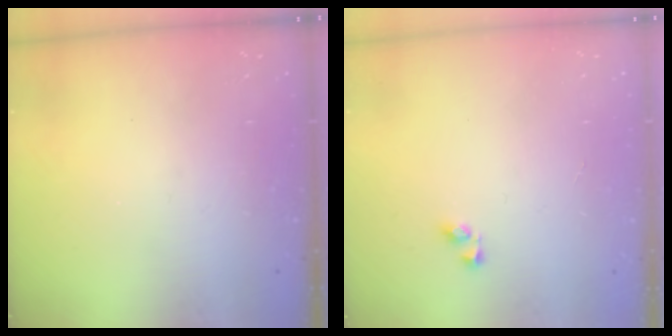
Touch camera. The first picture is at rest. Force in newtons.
{"total": 2.9, "press": 2.9, "slide": 0.2}